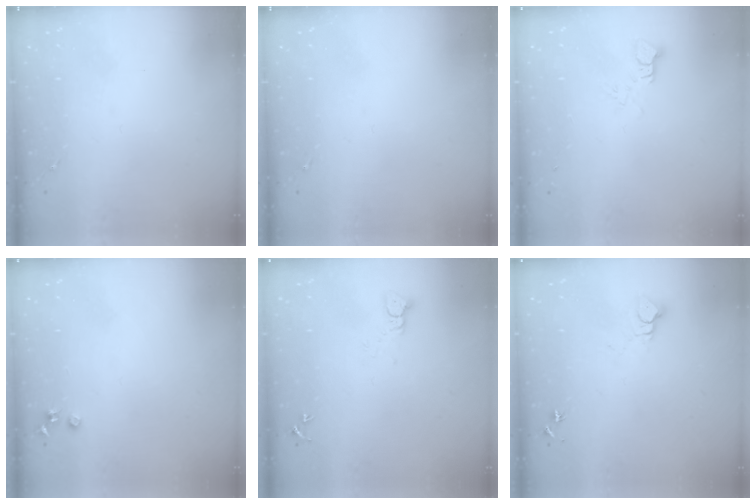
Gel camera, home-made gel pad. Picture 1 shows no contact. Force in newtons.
{"total": 0.0}
{"total": 3.4, "press": 3.4, "slide": 0.1}
{"total": 3.5, "press": 3.5, "slide": 0.4}
{"total": 2.6, "press": 2.6, "slide": 0.1}
{"total": 4.7, "press": 4.7, "slide": 0.3}